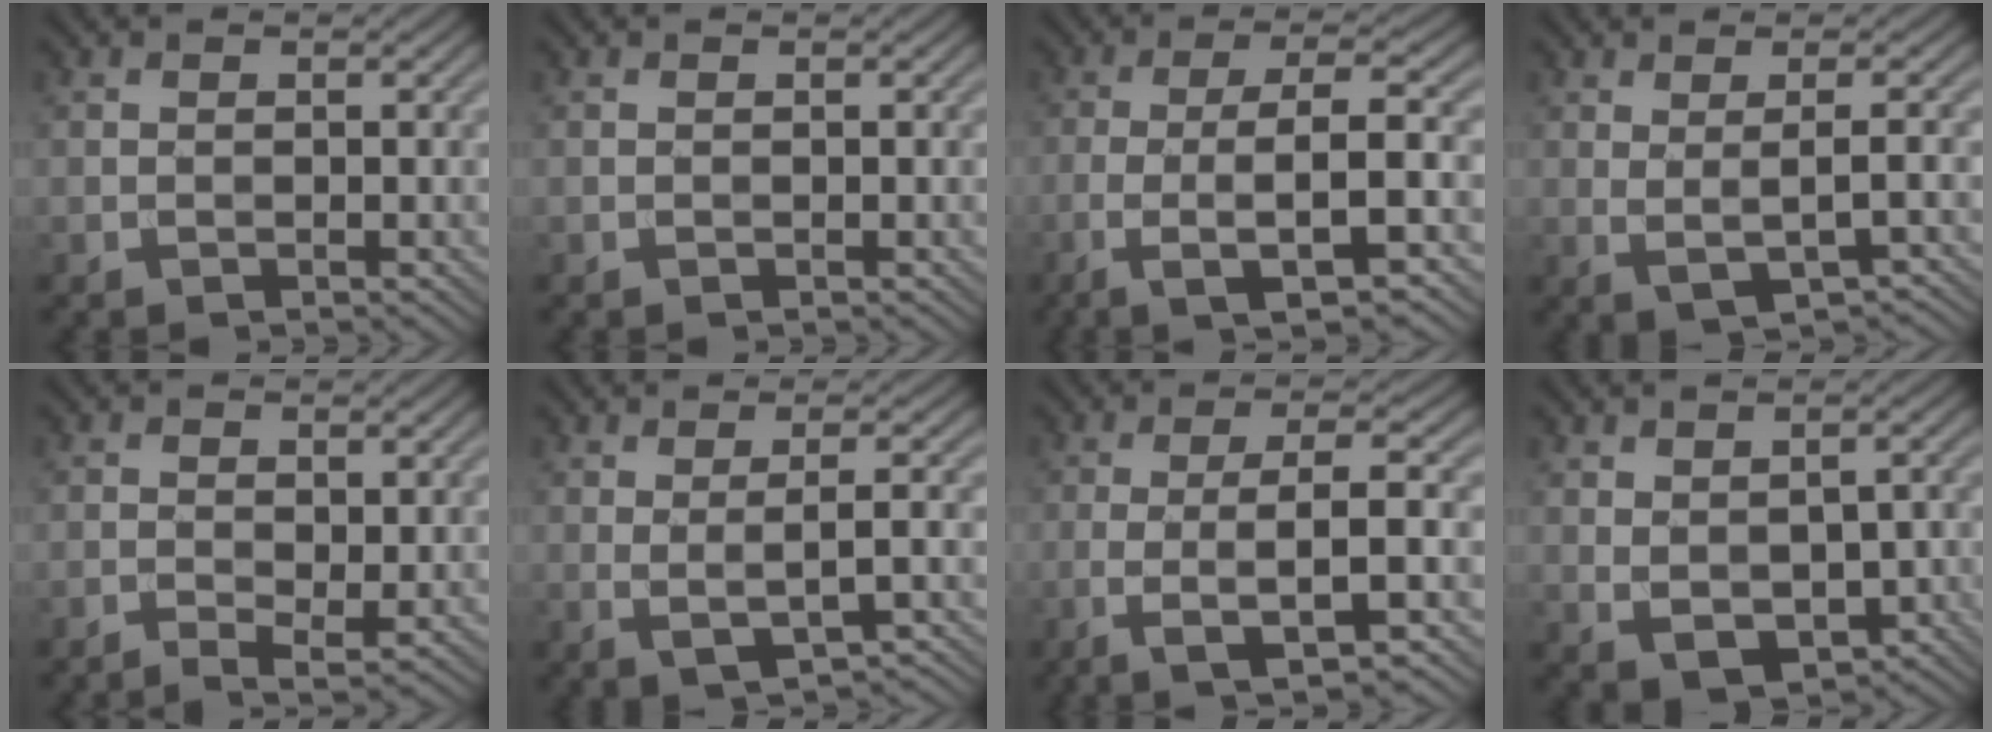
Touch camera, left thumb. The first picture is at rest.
{"total": 0.0}
{"total": 8.9, "force": [-2.8, 1.8, 8.3], "torque": [-0.135, 0.012, -0.059]}
{"total": 3.9, "force": [0.2, 0.9, 3.8], "torque": [-0.072, 0.011, 0.004]}
{"total": 2.1, "force": [-0.8, 0.6, 1.9], "torque": [-0.039, -0.004, -0.014]}
{"total": 4.1, "force": [-0.2, 0.9, 4.0], "torque": [-0.073, 0.006, -0.003]}
{"total": 7.4, "force": [-1.8, 1.4, 7.1], "torque": [-0.118, 0.010, -0.044]}
{"total": 5.6, "force": [-0.8, 3.7, 4.1], "torque": [-0.076, -0.021, 0.003]}